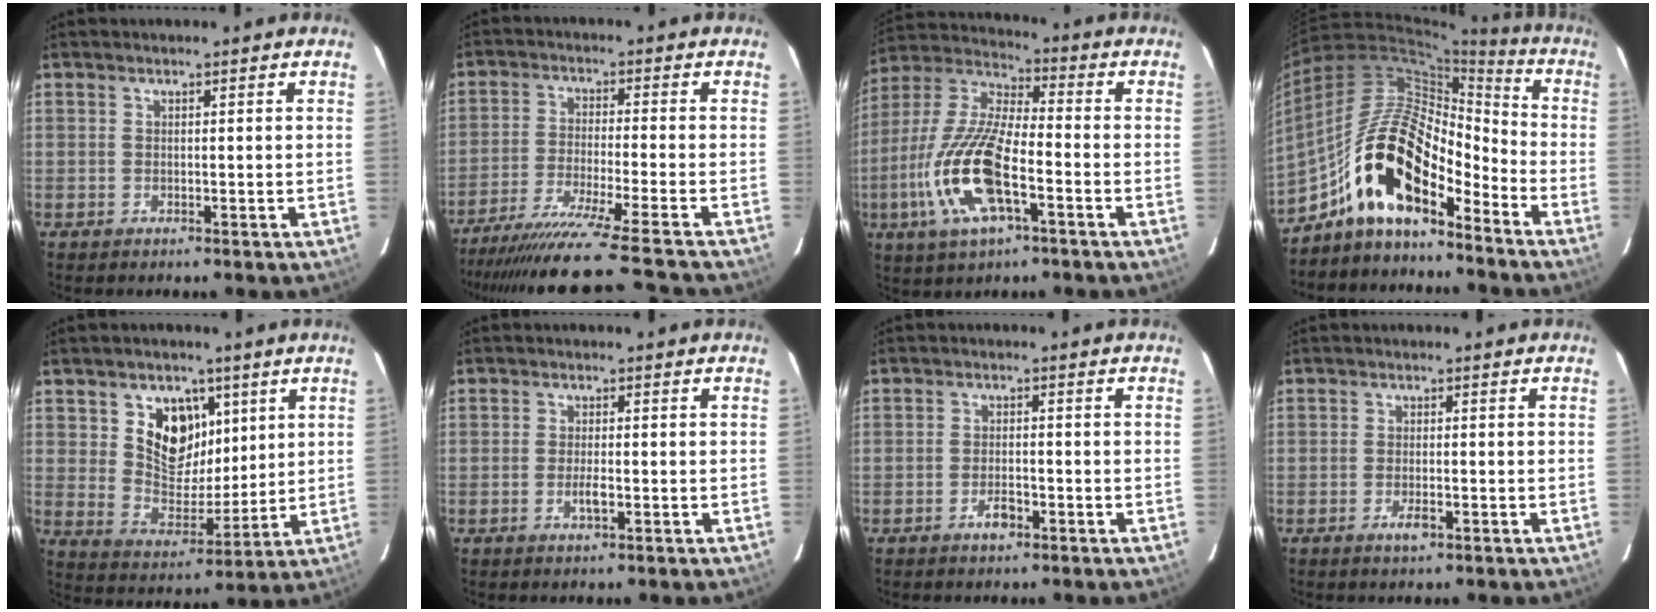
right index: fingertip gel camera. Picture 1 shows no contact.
{"total": 18.0, "force": [-16.0, -2.8, 7.6], "torque": [-0.154, -0.049, -0.265]}
{"total": 17.6, "force": [-6.1, 5.8, 15.5], "torque": [-0.333, -0.012, -0.123]}
{"total": 16.5, "force": [-11.0, 6.4, 10.5], "torque": [-0.193, 0.013, -0.215]}
{"total": 11.3, "force": [4.7, 8.1, 6.3], "torque": [-0.112, -0.004, 0.093]}
{"total": 2.6, "force": [-0.9, 0.8, 2.3], "torque": [-0.046, -0.003, -0.016]}
{"total": 3.1, "force": [-1.8, 1.4, 2.0], "torque": [-0.043, 0.000, -0.031]}
{"total": 2.5, "force": [-1.3, 0.9, 2.0], "torque": [-0.041, -0.003, -0.024]}